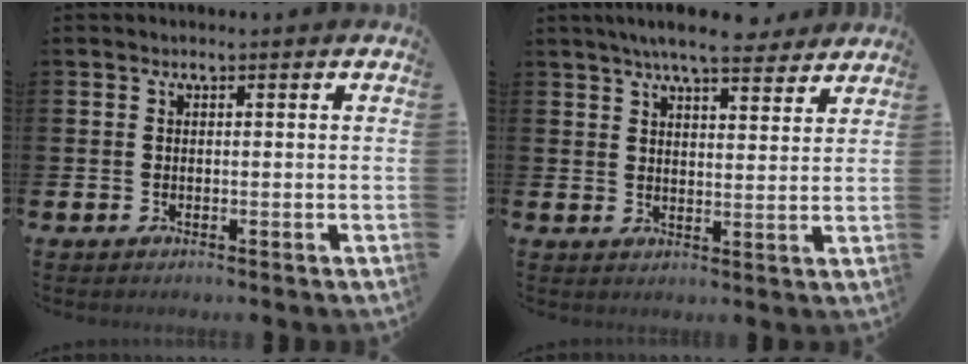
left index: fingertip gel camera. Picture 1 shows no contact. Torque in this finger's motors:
{"motor_torque": [1.04, -1.10, 0.85, 0.21]}